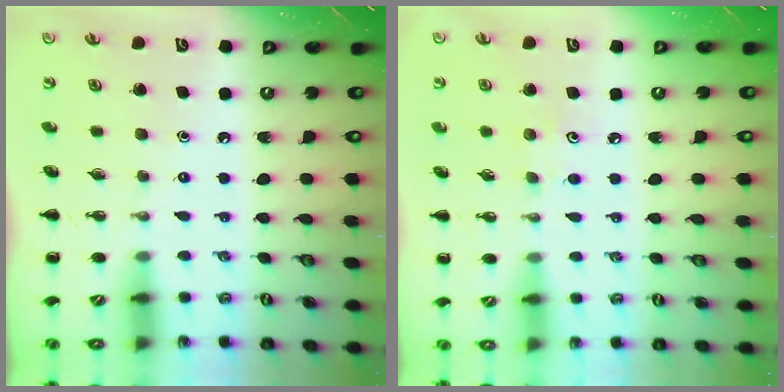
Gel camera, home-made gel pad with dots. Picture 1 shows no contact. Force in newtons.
{"total": 3.0, "press": 2.9, "slide": 0.8}